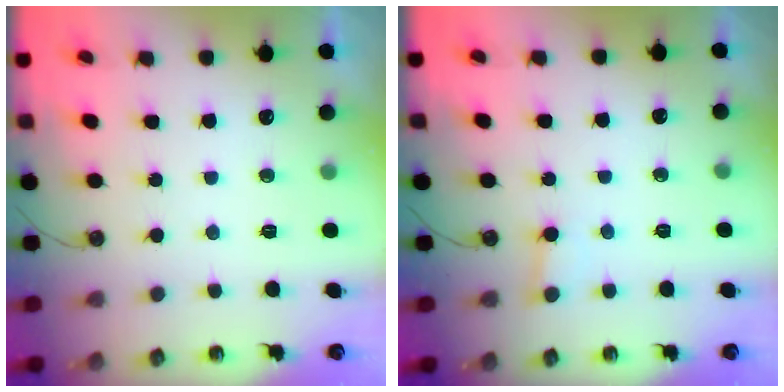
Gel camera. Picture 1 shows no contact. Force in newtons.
{"total": 2.7, "press": 2.7, "slide": 0.2}